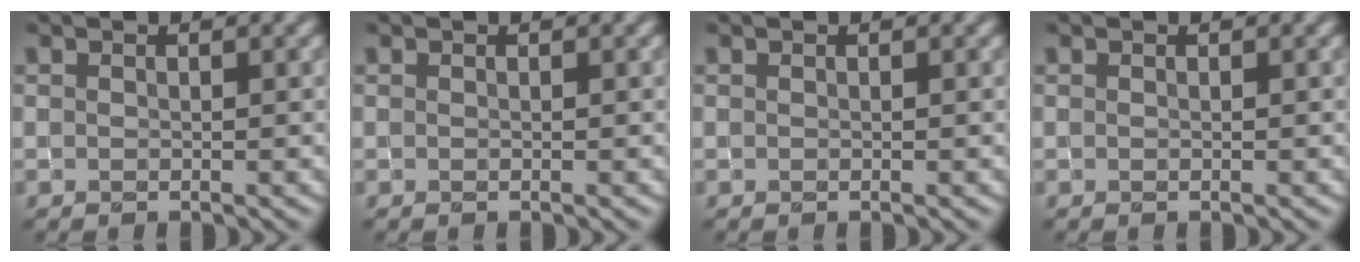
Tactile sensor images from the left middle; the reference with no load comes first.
{"total": 0.0}
{"total": 0.0}
{"total": 0.0}